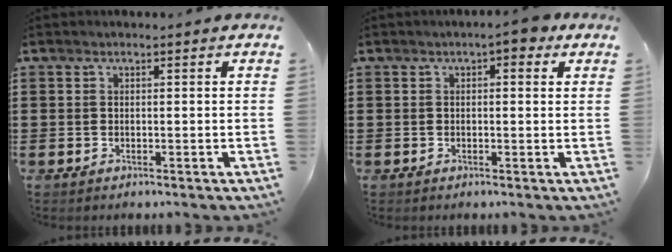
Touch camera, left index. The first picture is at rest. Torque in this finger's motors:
{"motor_torque": [1.16, 0.76, 0.13, 0.06]}